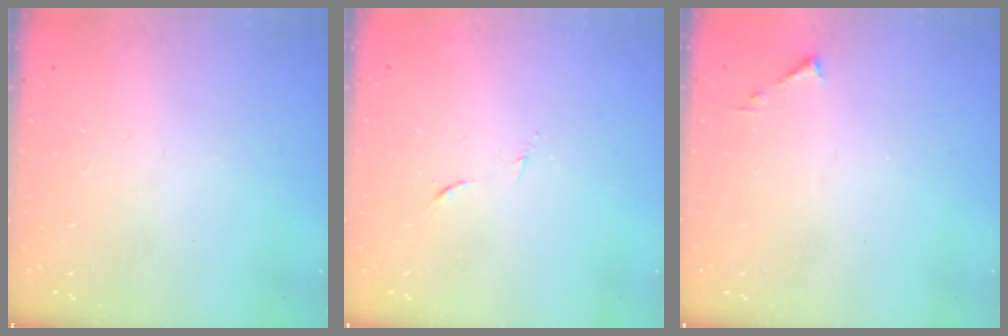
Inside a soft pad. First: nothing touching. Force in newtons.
{"total": 5.4, "press": 5.3, "slide": 0.7}
{"total": 3.2, "press": 3.2, "slide": 0.4}